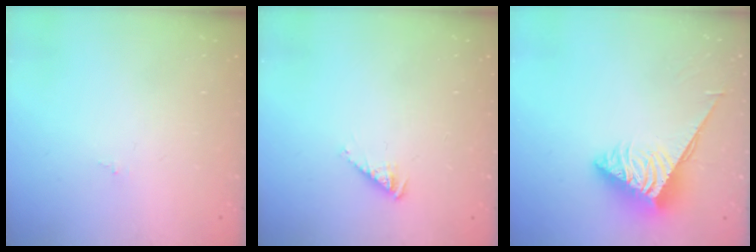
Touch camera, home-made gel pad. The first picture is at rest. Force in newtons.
{"total": 1.5, "press": 1.5, "slide": 0.3}
{"total": 3.9, "press": 3.9, "slide": 0.5}